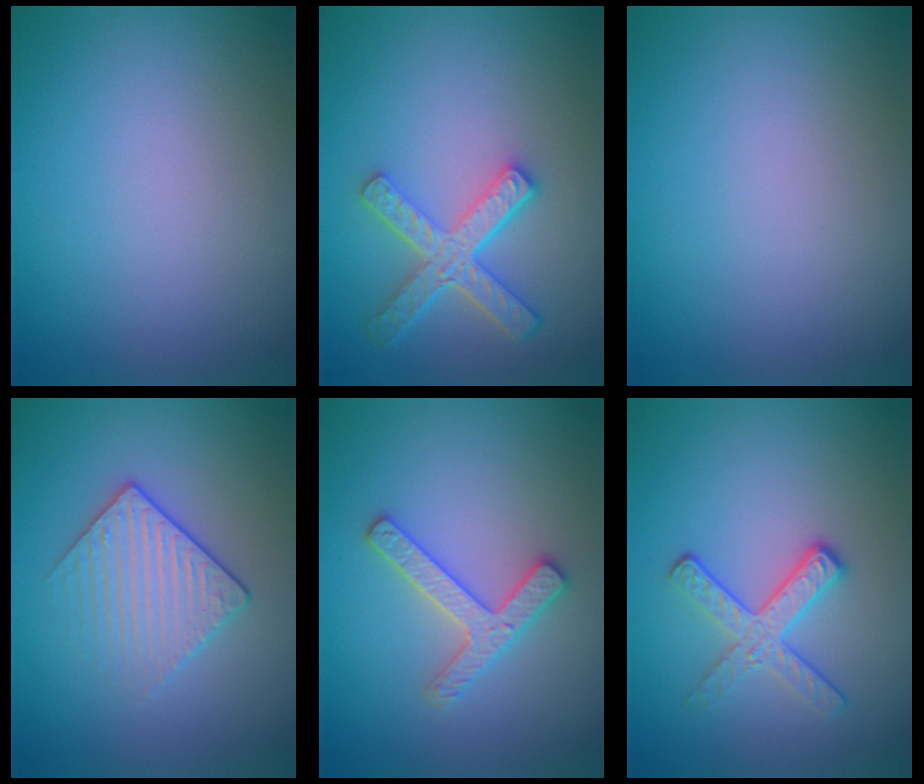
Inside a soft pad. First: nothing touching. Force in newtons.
{"total": 4.9, "press": 3.7, "slide": 3.2}
{"total": 0.0}
{"total": 3.1, "press": 2.9, "slide": 1.2}
{"total": 2.7, "press": 2.6, "slide": 0.5}
{"total": 2.9, "press": 2.6, "slide": 1.3}